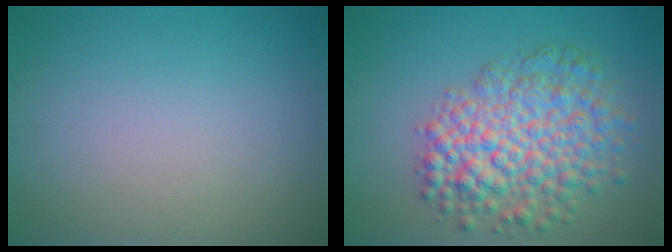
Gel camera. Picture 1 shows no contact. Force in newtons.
{"total": 7.5, "press": 7.5, "slide": 0.2}